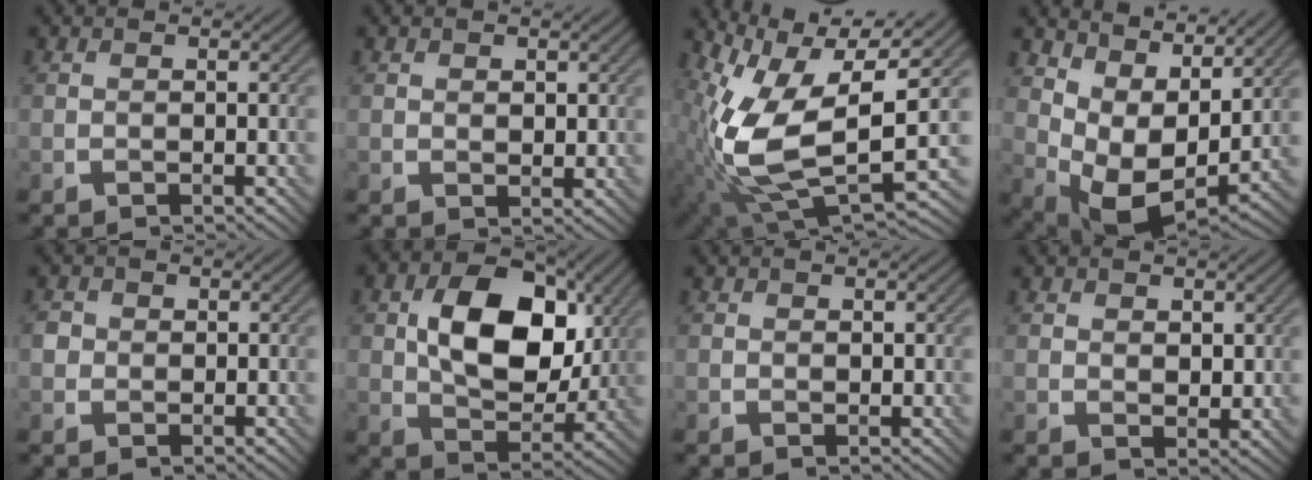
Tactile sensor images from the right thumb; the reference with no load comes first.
{"total": 1.5, "force": [0.8, 1.1, 0.6], "torque": [-0.014, -0.005, 0.015]}
{"total": 14.9, "force": [0.8, 7.4, 12.9], "torque": [-0.265, -0.021, 0.019]}
{"total": 11.5, "force": [4.8, 6.3, 8.3], "torque": [-0.166, -0.015, 0.097]}
{"total": 1.8, "force": [0.1, 1.7, 0.5], "torque": [-0.013, -0.002, -0.001]}
{"total": 12.7, "force": [2.6, 8.6, 9.0], "torque": [-0.157, -0.003, 0.045]}
{"total": 0.6, "force": [0.3, 0.4, 0.2], "torque": [-0.002, -0.004, 0.005]}
{"total": 2.4, "force": [1.2, 1.8, 1.2], "torque": [-0.028, -0.007, 0.020]}